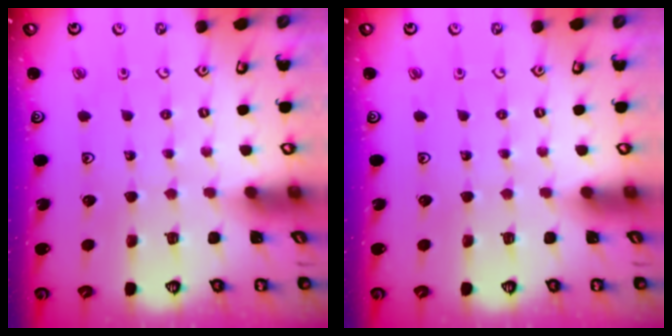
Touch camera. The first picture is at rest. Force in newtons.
{"total": 0.0}